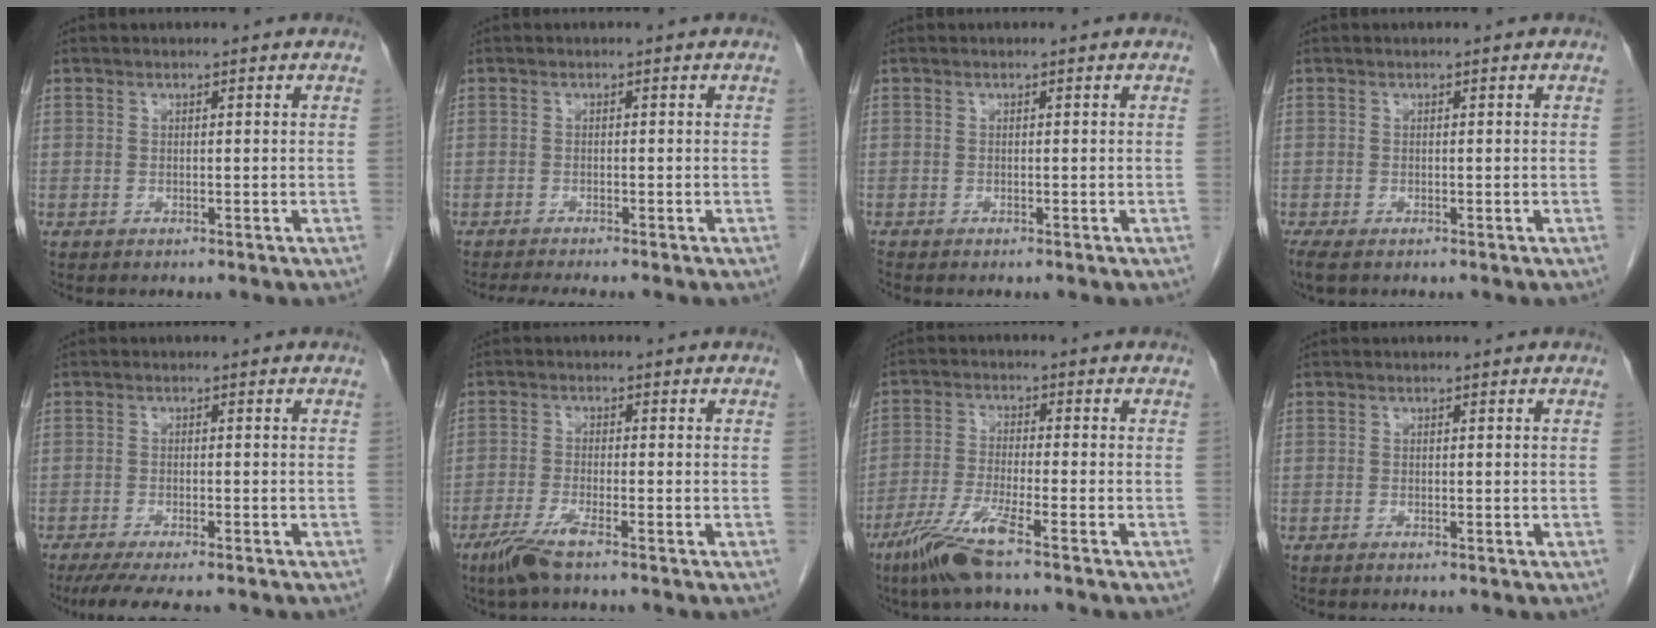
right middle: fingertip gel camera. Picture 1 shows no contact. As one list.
[{"total": 3.7, "force": [-3.3, -0.4, 1.7], "torque": [-0.026, -0.011, -0.054]}, {"total": 0.0}, {"total": 3.0, "force": [-2.2, 1.1, 1.8], "torque": [-0.038, -0.011, -0.033]}, {"total": 8.5, "force": [-7.0, 1.3, 4.5], "torque": [-0.061, -0.014, -0.108]}, {"total": 4.4, "force": [-3.0, 0.0, 3.2], "torque": [-0.072, -0.011, -0.064]}, {"total": 7.7, "force": [-5.1, -0.2, 5.8], "torque": [-0.120, -0.022, -0.103]}, {"total": 0.0}]